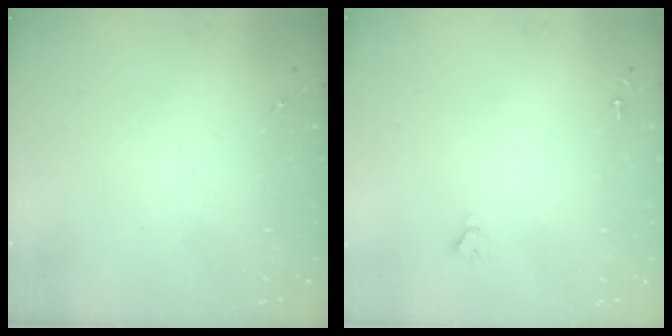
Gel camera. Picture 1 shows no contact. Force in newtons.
{"total": 1.8, "press": 1.8, "slide": 0.1}